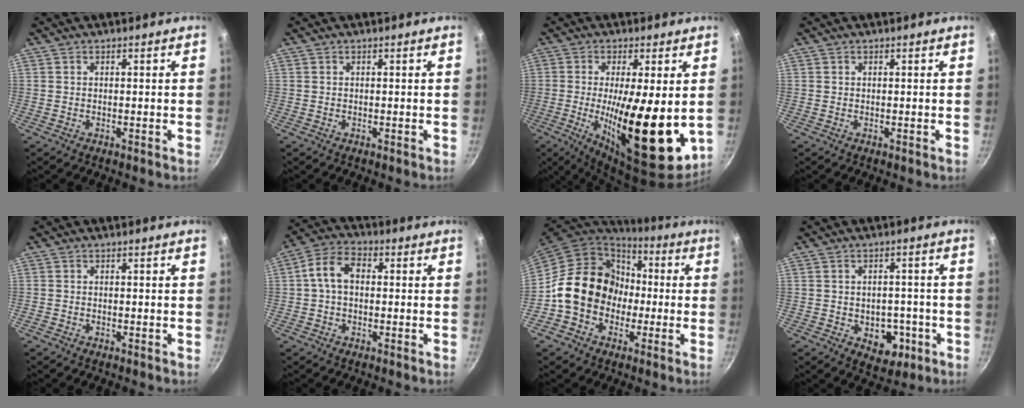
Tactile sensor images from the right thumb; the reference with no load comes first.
{"total": 0.0}
{"total": 18.8, "force": [-1.2, 5.6, 17.9], "torque": [-0.276, -0.024, -0.014]}
{"total": 0.0}
{"total": 0.0}
{"total": 7.5, "force": [0.4, 5.2, 5.4], "torque": [-0.091, 0.025, -0.005]}
{"total": 16.7, "force": [-1.7, 14.4, 8.3], "torque": [-0.096, 0.051, -0.032]}
{"total": 7.6, "force": [-2.5, 5.5, 4.6], "torque": [-0.027, 0.010, -0.024]}